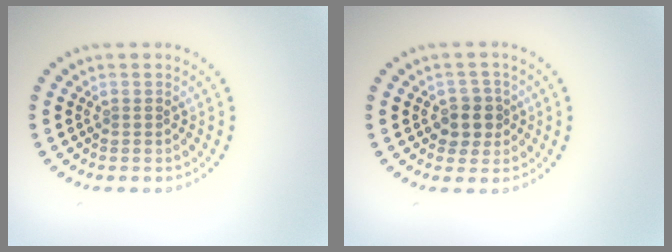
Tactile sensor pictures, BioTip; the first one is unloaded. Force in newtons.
{"total": 2.4, "press": 2.2, "slide": 1.0}